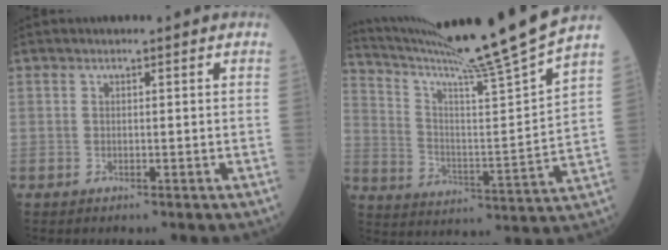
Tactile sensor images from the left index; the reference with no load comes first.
{"total": 20.3, "force": [17.6, -3.8, 9.5], "torque": [-0.168, -0.060, 0.268]}